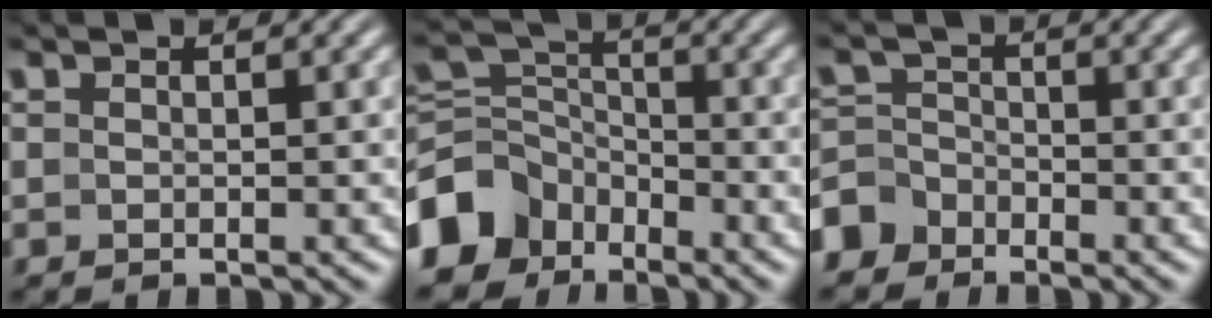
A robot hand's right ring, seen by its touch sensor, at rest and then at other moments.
{"total": 8.2, "force": [-3.3, 6.6, 3.6], "torque": [-0.088, -0.043, -0.050]}
{"total": 4.6, "force": [-3.2, 3.2, 1.1], "torque": [-0.030, -0.028, -0.043]}